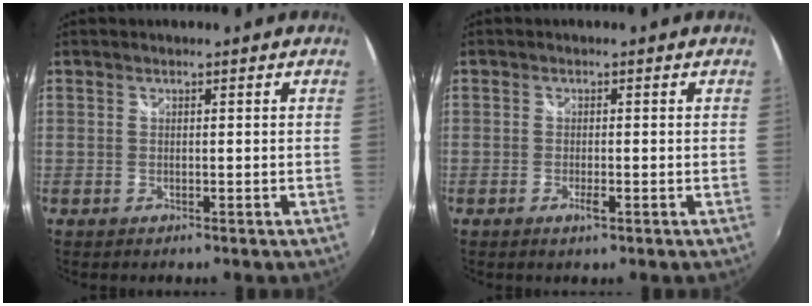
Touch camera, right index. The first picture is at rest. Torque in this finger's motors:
{"motor_torque": [-0.04, 0.11, 0.03, 0.02]}